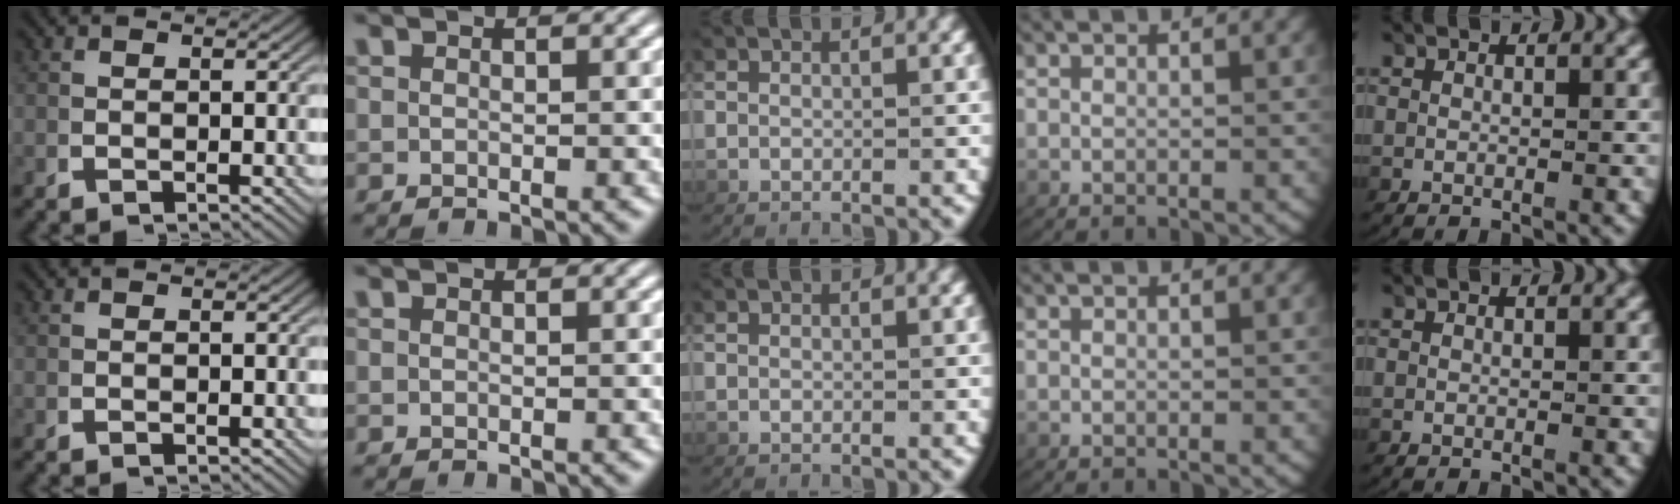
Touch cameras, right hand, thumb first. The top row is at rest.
{}